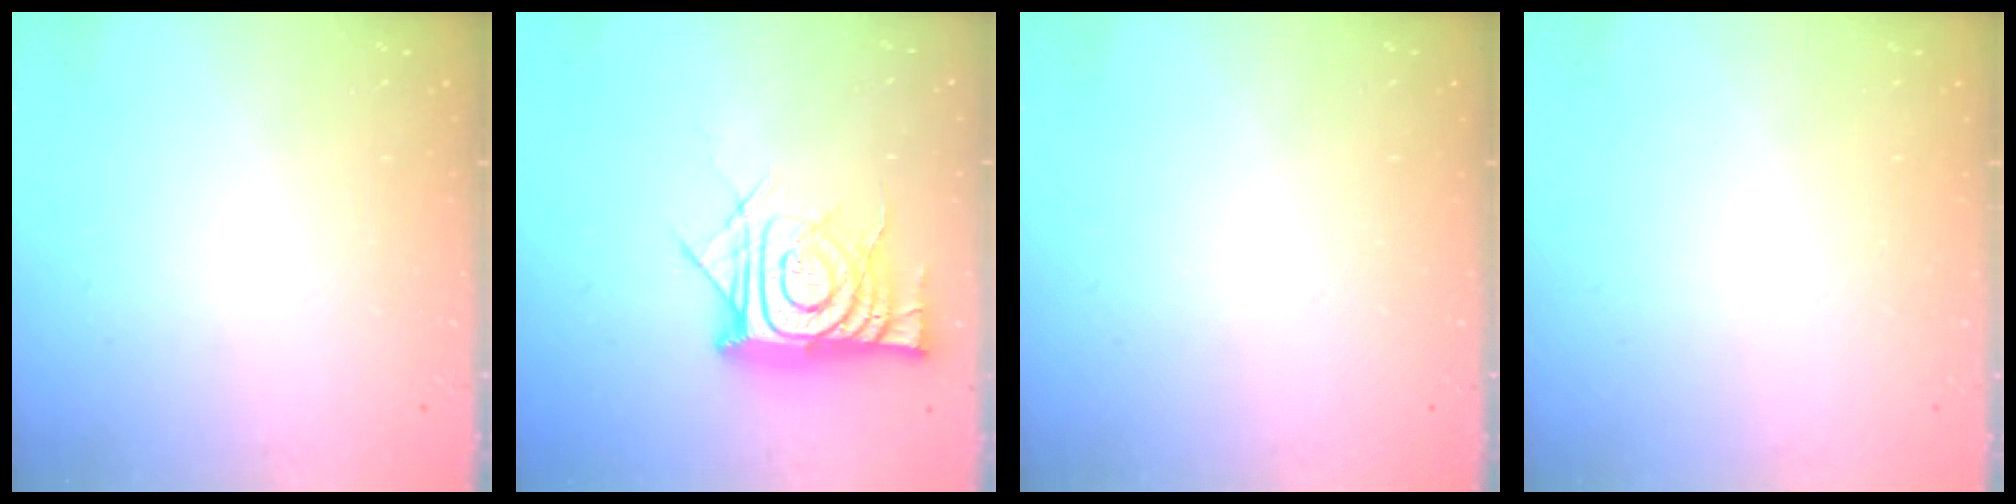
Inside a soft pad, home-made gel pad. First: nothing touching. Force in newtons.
{"total": 14.5, "press": 14.4, "slide": 1.4}
{"total": 0.0}
{"total": 1.5, "press": 1.5, "slide": 0.1}